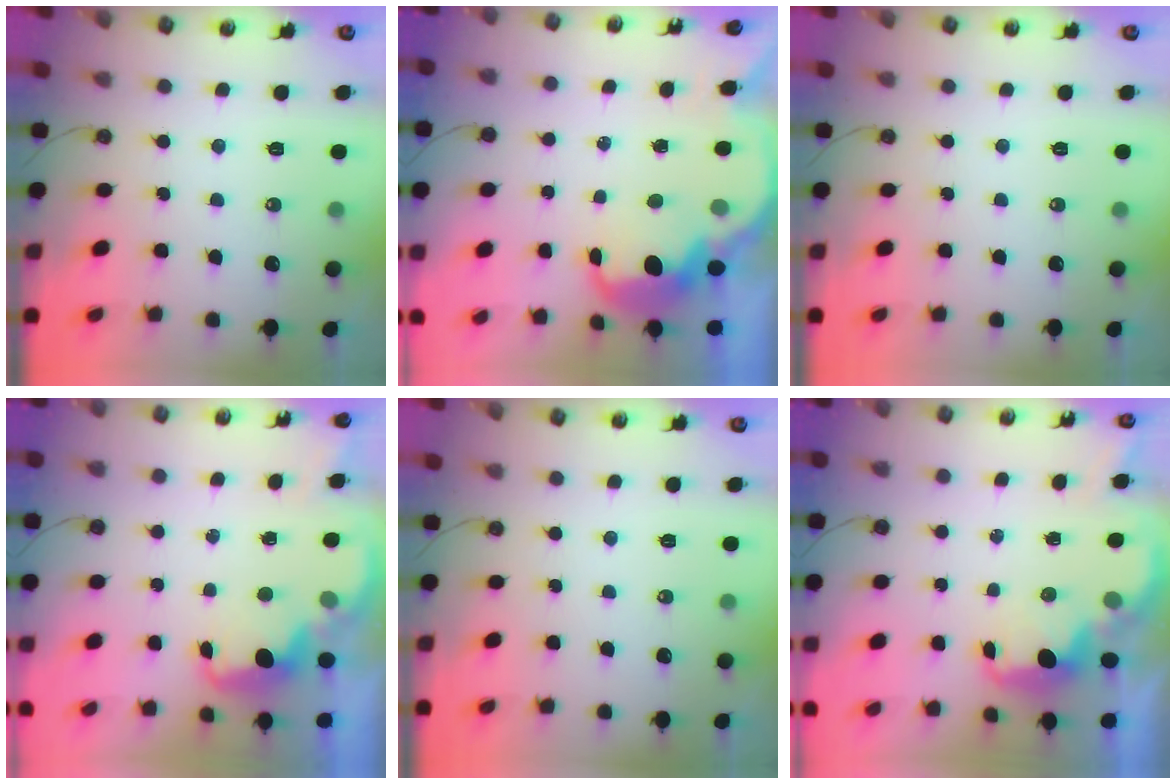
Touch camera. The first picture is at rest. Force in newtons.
{"total": 6.5, "press": 6.4, "slide": 0.6}
{"total": 0.0}
{"total": 2.1, "press": 2.1, "slide": 0.6}
{"total": 0.0}
{"total": 2.6, "press": 2.6, "slide": 0.4}